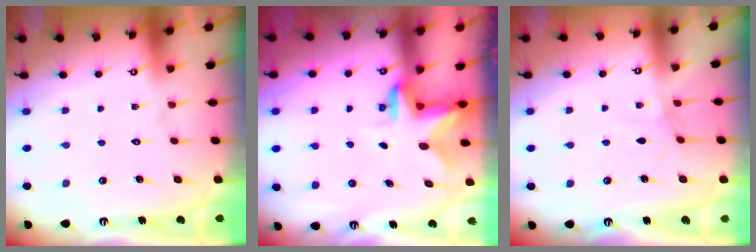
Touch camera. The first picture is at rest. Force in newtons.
{"total": 2.5, "press": 2.5, "slide": 0.4}
{"total": 0.9, "press": 0.8, "slide": 0.3}